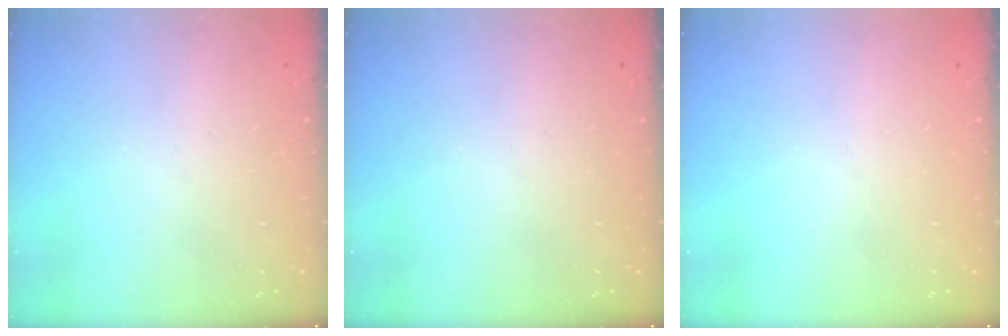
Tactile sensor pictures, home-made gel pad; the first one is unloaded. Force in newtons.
{"total": 0.0}
{"total": 0.0}